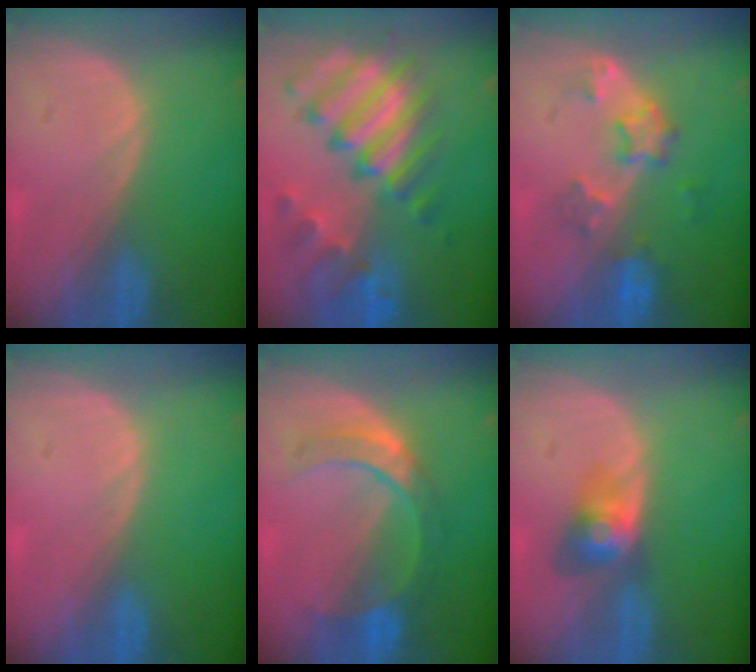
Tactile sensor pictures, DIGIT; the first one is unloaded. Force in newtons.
{"total": 11.5, "press": 9.8, "slide": 6.0}
{"total": 5.9, "press": 5.4, "slide": 2.4}
{"total": 0.0}
{"total": 6.2, "press": 6.1, "slide": 0.7}
{"total": 4.0, "press": 4.0, "slide": 0.2}